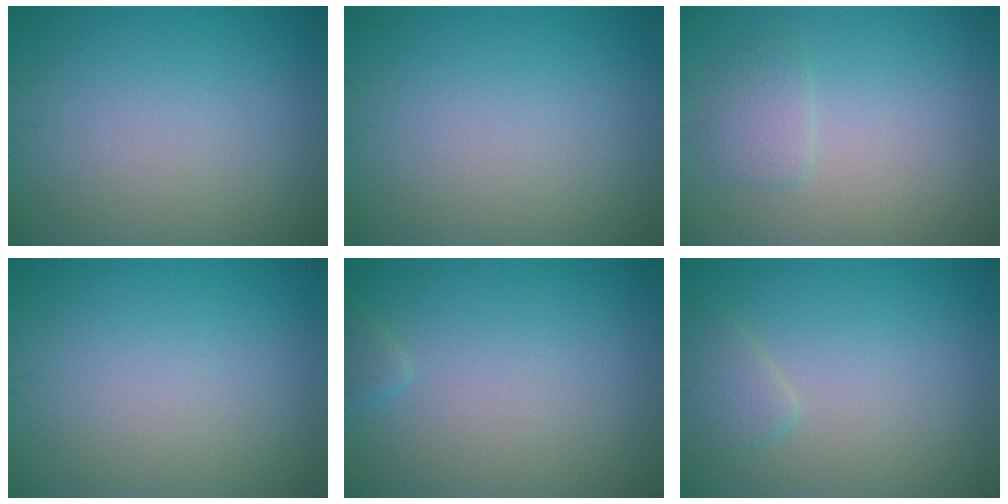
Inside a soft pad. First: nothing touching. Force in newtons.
{"total": 0.0}
{"total": 1.7, "press": 1.6, "slide": 0.2}
{"total": 0.0}
{"total": 0.7, "press": 0.7, "slide": 0.1}
{"total": 1.6, "press": 1.6, "slide": 0.2}